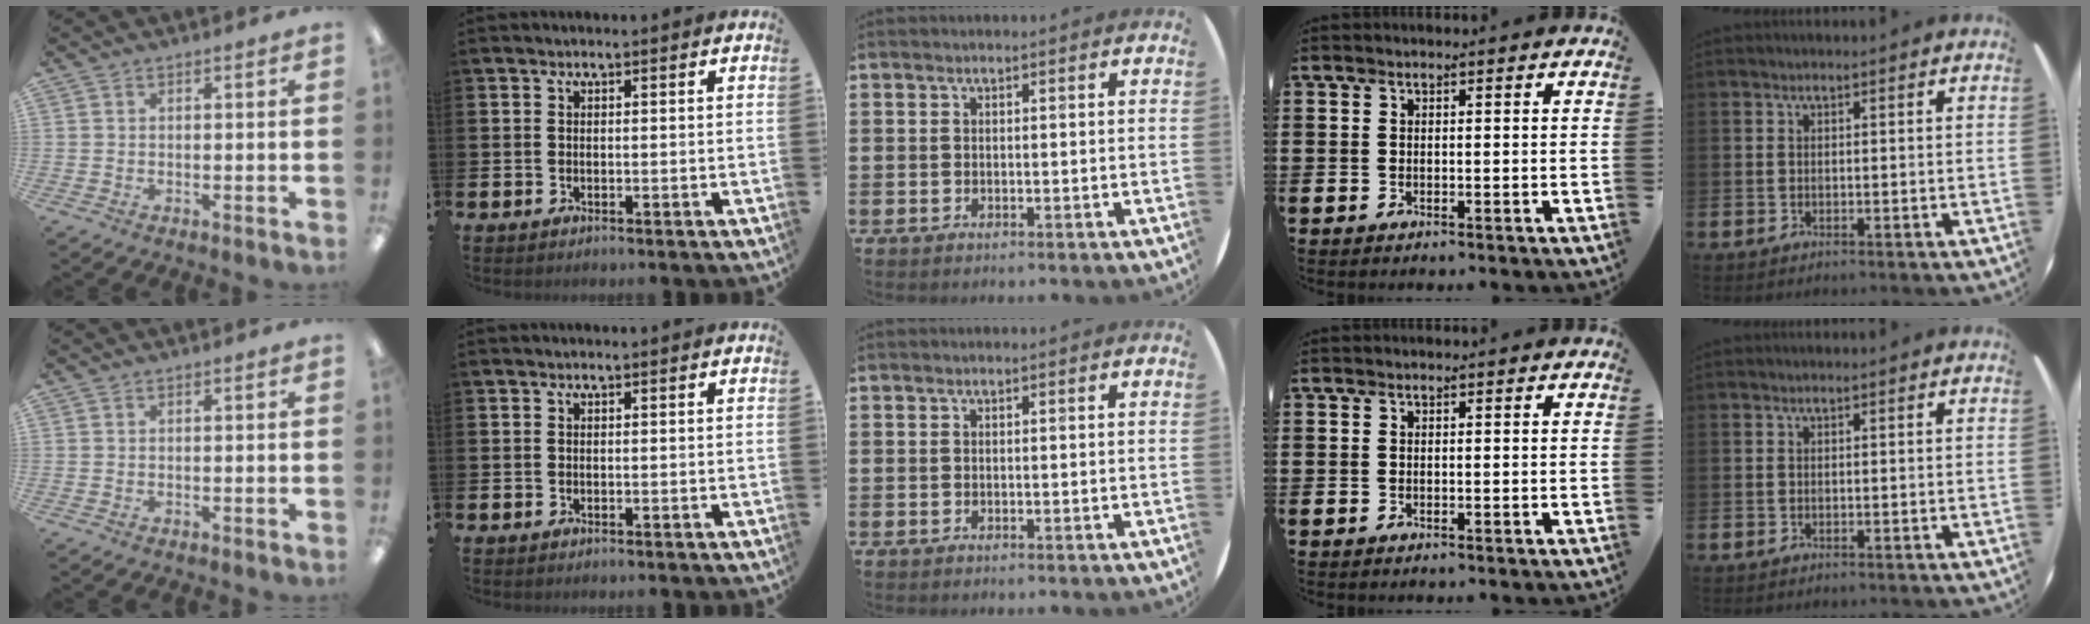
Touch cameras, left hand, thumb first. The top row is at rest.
{}